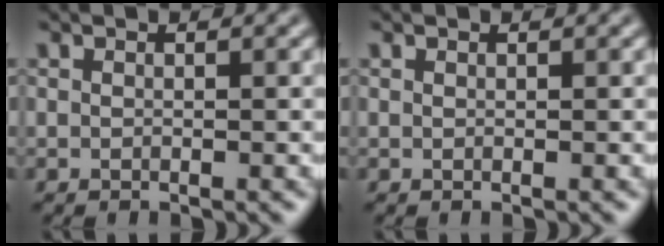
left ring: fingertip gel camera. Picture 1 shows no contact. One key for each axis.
{"total": 0.0}